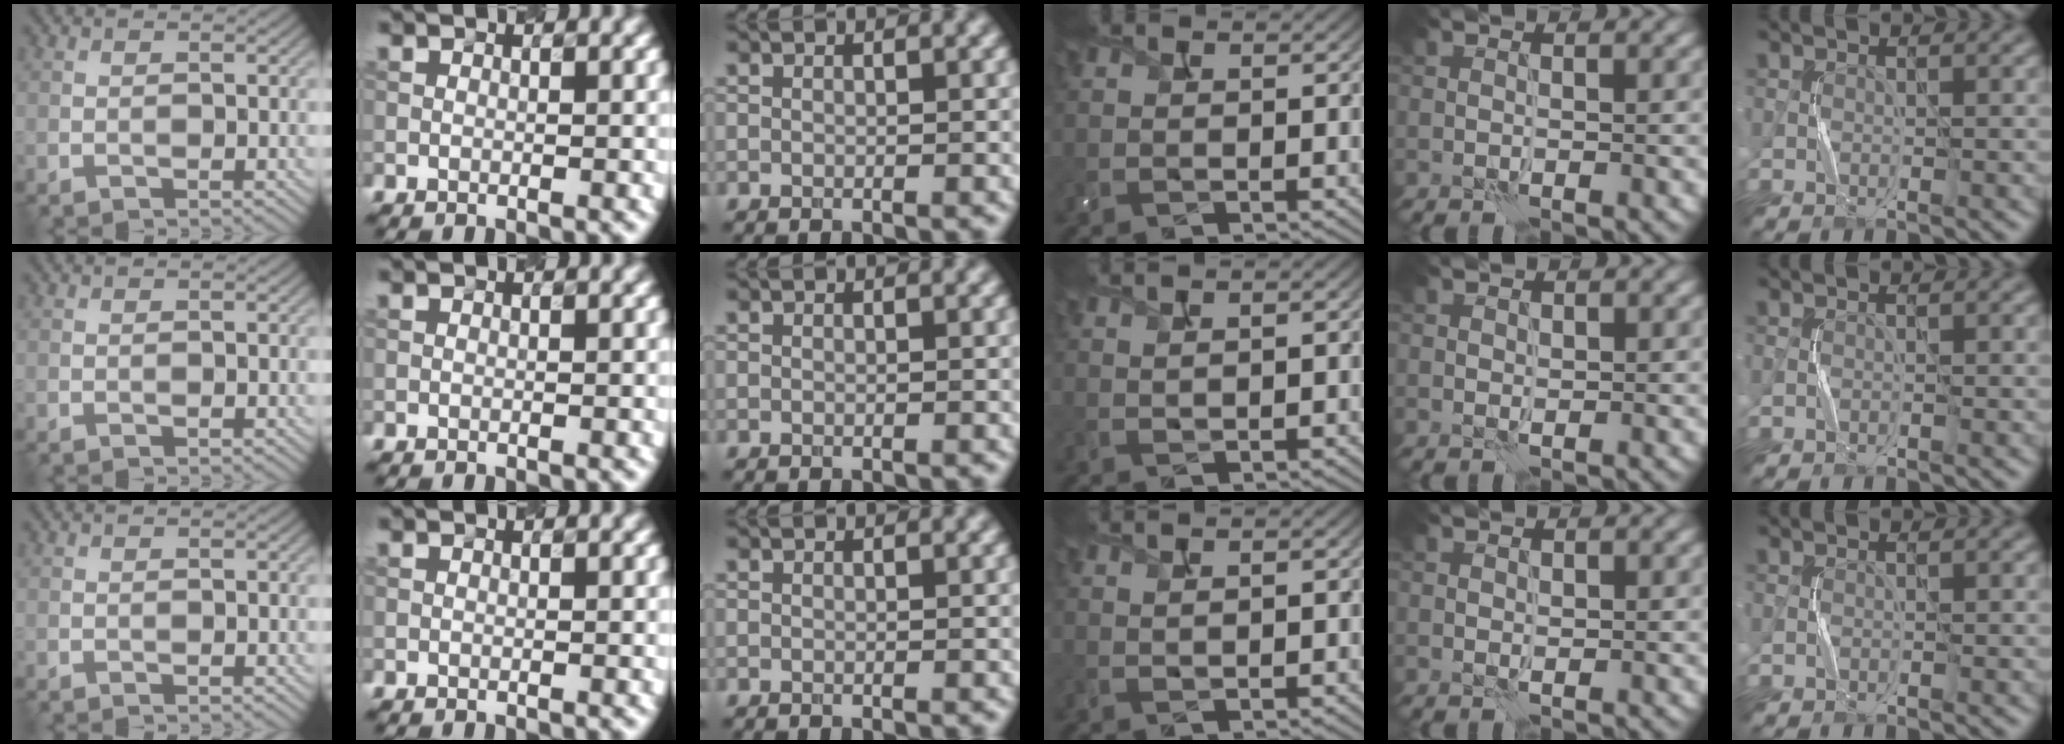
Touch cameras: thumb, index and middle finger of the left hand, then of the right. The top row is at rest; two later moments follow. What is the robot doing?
{"motion": "squeeze", "object": "bubble wrap"}